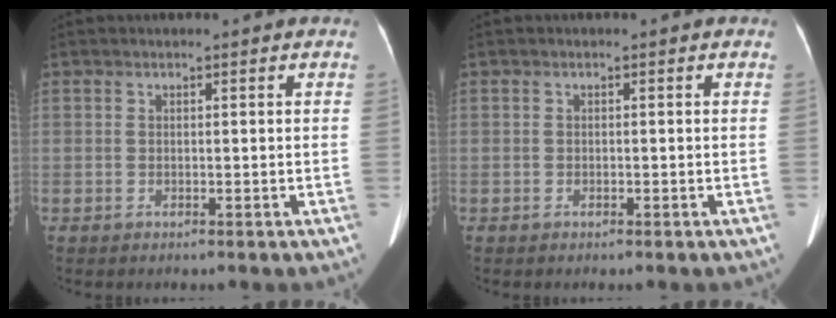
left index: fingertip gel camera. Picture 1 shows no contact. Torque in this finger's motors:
{"motor_torque": [-0.04, 0.00, -0.02, -0.01]}